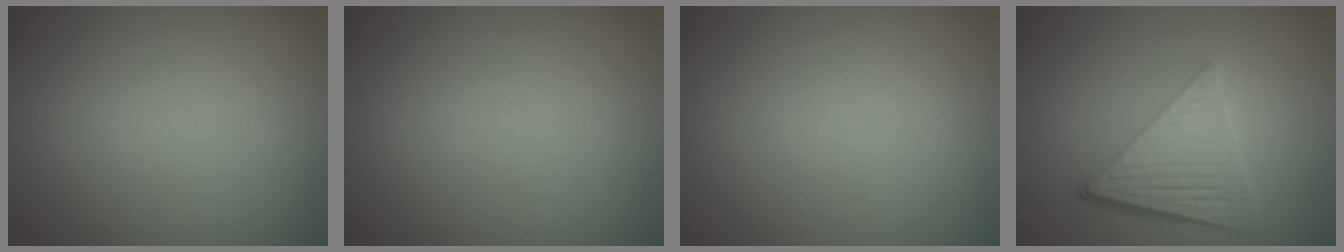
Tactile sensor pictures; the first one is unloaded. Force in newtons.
{"total": 0.0}
{"total": 0.0}
{"total": 6.2, "press": 4.4, "slide": 4.4}